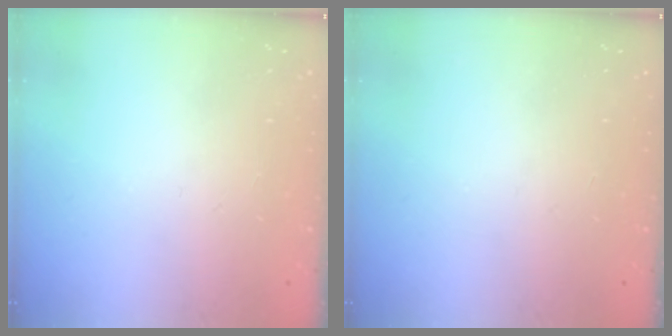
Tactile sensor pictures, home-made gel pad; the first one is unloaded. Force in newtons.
{"total": 0.0}